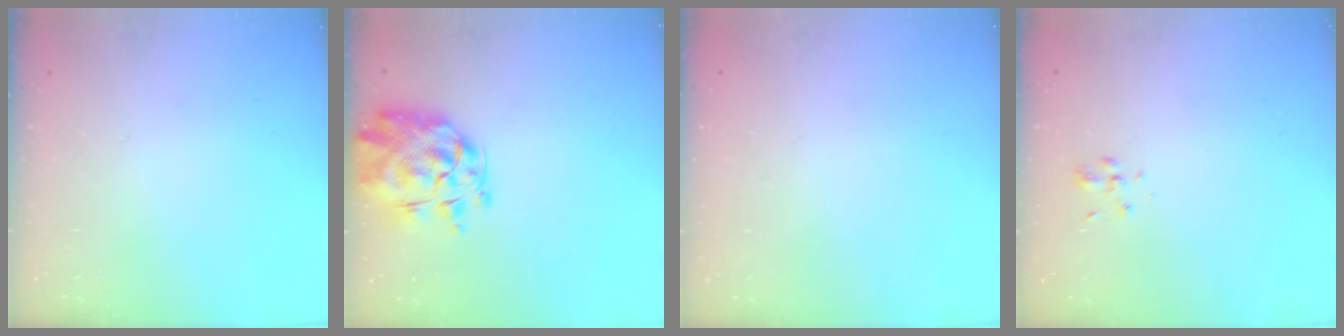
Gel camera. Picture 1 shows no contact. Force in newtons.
{"total": 8.8, "press": 8.2, "slide": 3.2}
{"total": 1.8, "press": 1.8, "slide": 0.2}
{"total": 1.9, "press": 1.6, "slide": 0.9}